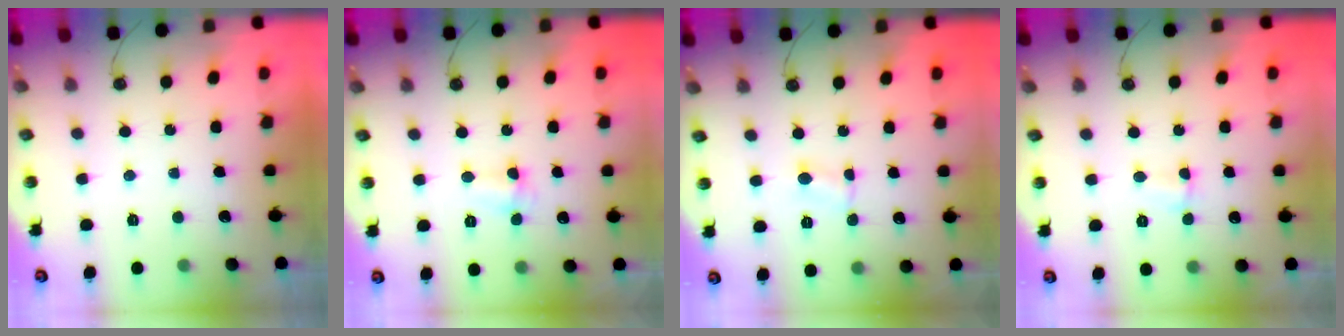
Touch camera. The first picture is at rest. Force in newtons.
{"total": 2.9, "press": 2.8, "slide": 0.7}
{"total": 1.6, "press": 1.5, "slide": 0.4}
{"total": 2.3, "press": 1.9, "slide": 1.4}